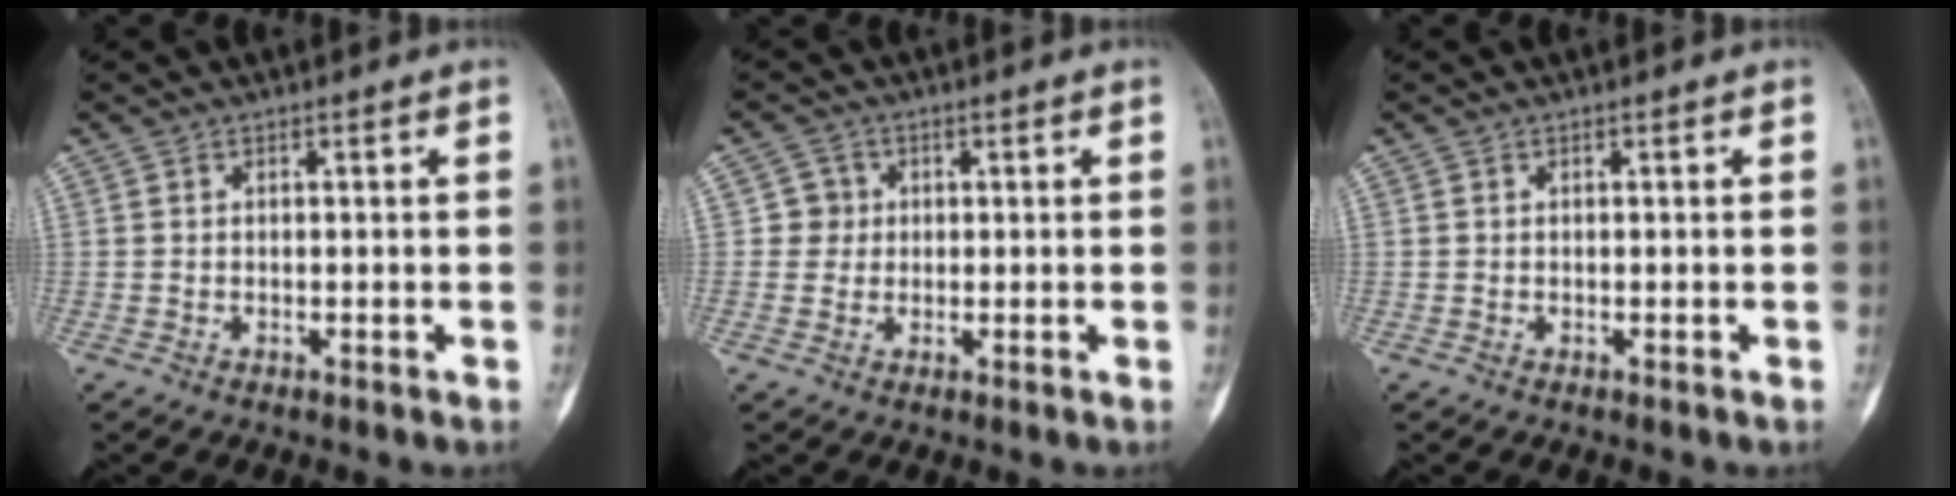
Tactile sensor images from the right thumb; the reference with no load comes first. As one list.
[{"total": 3.1, "force": [0.4, 3.1, 0.3], "torque": [0.025, 0.006, 0.000]}, {"total": 0.0}]